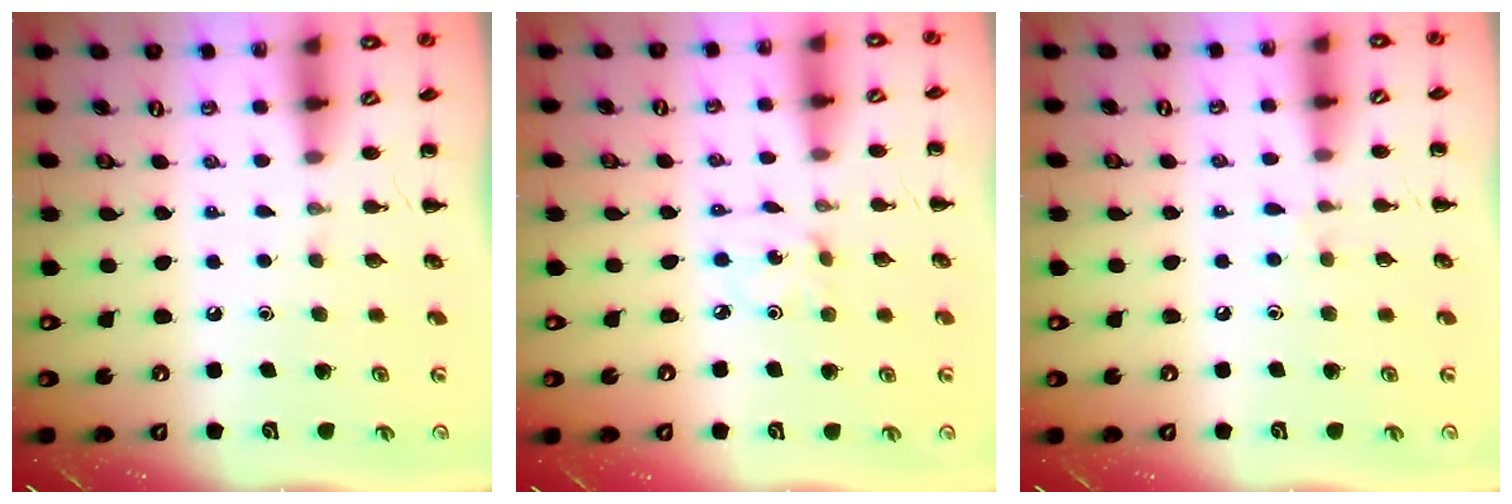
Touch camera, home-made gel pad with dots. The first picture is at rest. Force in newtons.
{"total": 1.5, "press": 1.4, "slide": 0.5}
{"total": 3.7, "press": 3.4, "slide": 1.5}